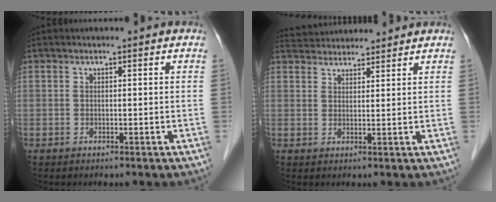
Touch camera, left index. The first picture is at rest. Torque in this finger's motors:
{"motor_torque": [-0.83, -1.30, 0.00, 0.00]}